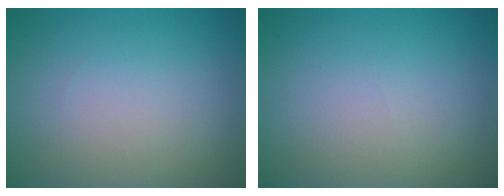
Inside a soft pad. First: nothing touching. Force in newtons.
{"total": 0.0}